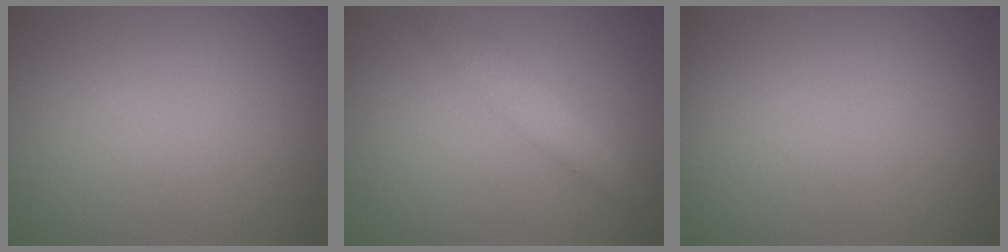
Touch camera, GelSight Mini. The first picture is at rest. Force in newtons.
{"total": 3.0, "press": 3.0, "slide": 0.1}
{"total": 0.0}